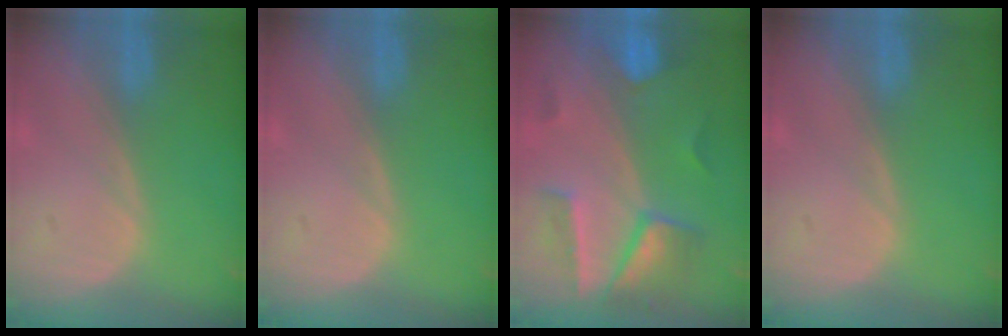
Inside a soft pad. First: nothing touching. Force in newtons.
{"total": 0.0}
{"total": 7.4, "press": 7.2, "slide": 1.4}
{"total": 0.0}